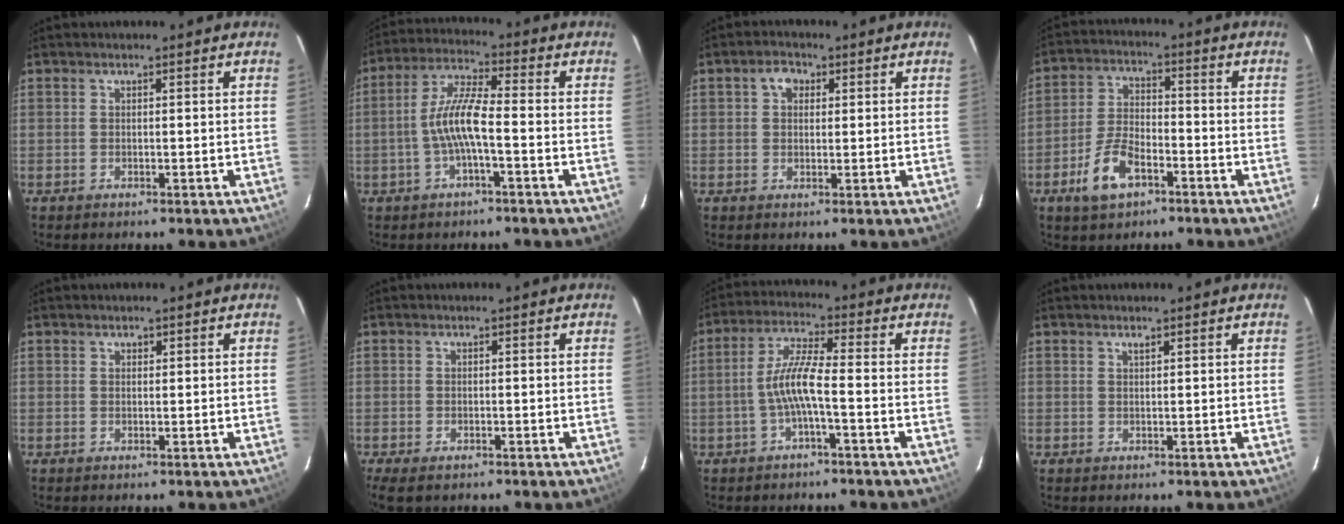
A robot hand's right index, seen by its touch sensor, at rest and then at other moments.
{"total": 7.8, "force": [-2.0, 1.2, 7.4], "torque": [-0.161, 0.012, -0.039]}
{"total": 3.0, "force": [1.0, 2.4, 1.5], "torque": [-0.023, 0.013, 0.016]}
{"total": 8.9, "force": [-5.0, 4.2, 6.1], "torque": [-0.136, 0.003, -0.091]}
{"total": 0.6, "force": [0.3, 0.4, 0.1], "torque": [-0.002, 0.002, 0.005]}
{"total": 3.9, "force": [-2.6, 1.7, 2.5], "torque": [-0.055, -0.017, -0.045]}
{"total": 6.4, "force": [-2.0, 0.4, 6.0], "torque": [-0.134, 0.011, -0.038]}
{"total": 0.5, "force": [0.4, 0.1, 0.3], "torque": [-0.003, 0.001, 0.008]}